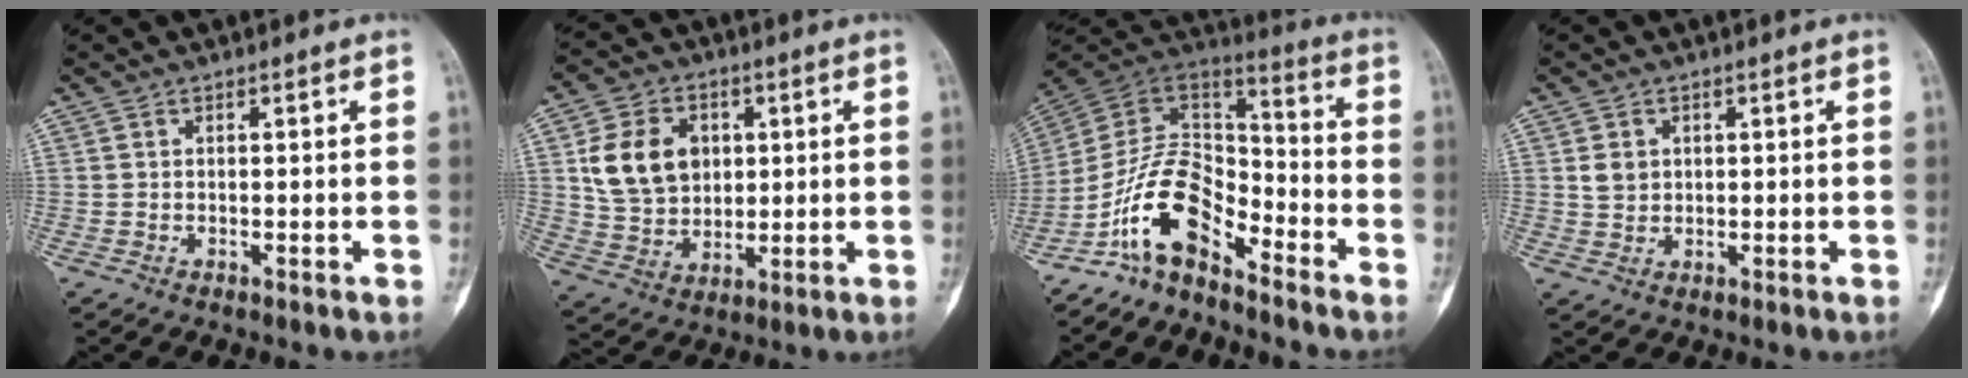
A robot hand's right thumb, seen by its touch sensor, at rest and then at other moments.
{"total": 13.1, "force": [2.9, 10.2, 7.7], "torque": [-0.105, -0.005, 0.059]}
{"total": 13.3, "force": [-8.7, 6.5, 7.8], "torque": [-0.119, 0.097, -0.176]}
{"total": 3.0, "force": [0.8, 2.5, 1.4], "torque": [-0.014, -0.002, 0.019]}